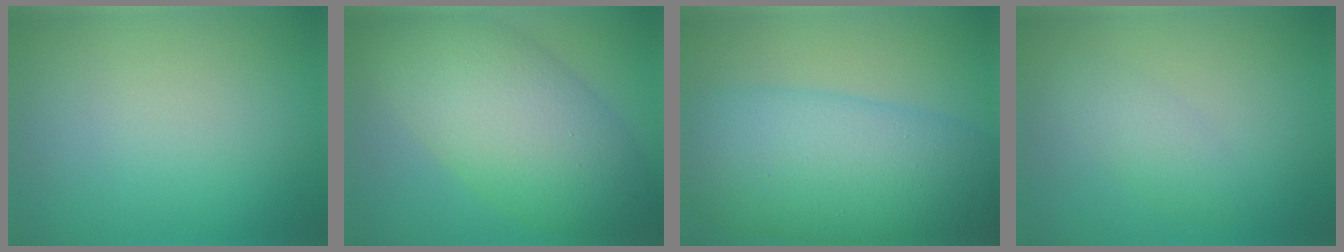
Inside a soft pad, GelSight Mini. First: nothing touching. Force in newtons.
{"total": 10.0, "press": 10.0, "slide": 0.4}
{"total": 11.4, "press": 11.4, "slide": 0.1}
{"total": 1.9, "press": 1.9, "slide": 0.2}